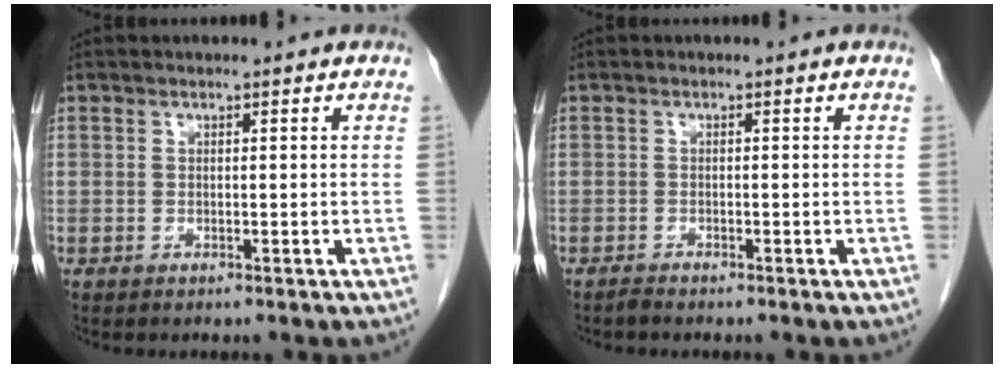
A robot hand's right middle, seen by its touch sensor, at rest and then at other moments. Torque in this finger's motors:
{"motor_torque": [0.00, 0.02, 0.01, -0.01]}